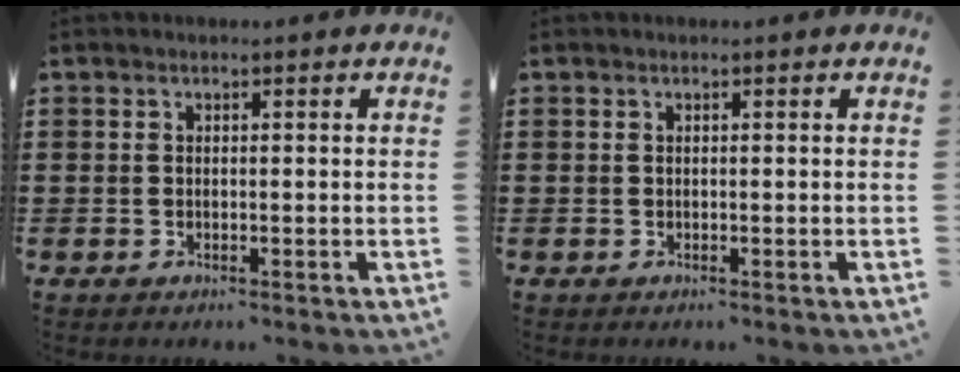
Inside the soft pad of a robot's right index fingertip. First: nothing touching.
{"total": 0.0}